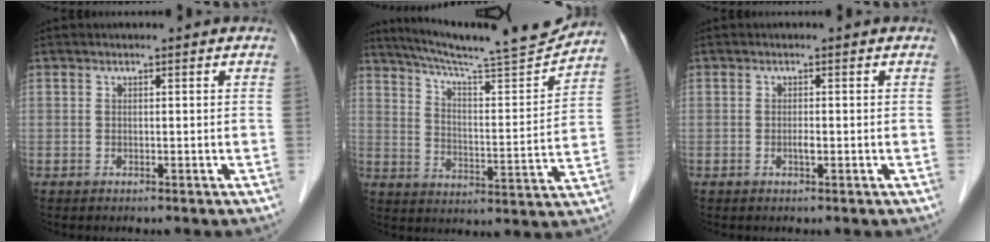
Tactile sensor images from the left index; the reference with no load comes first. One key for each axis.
{"total": 16.6, "fx": 15.6, "fy": -0.4, "fz": 5.8, "tx": -0.099, "ty": -0.040, "tz": 0.228}
{"total": 1.2, "fx": -1.0, "fy": 0.1, "fz": 0.6, "tx": -0.014, "ty": -0.006, "tz": -0.015}